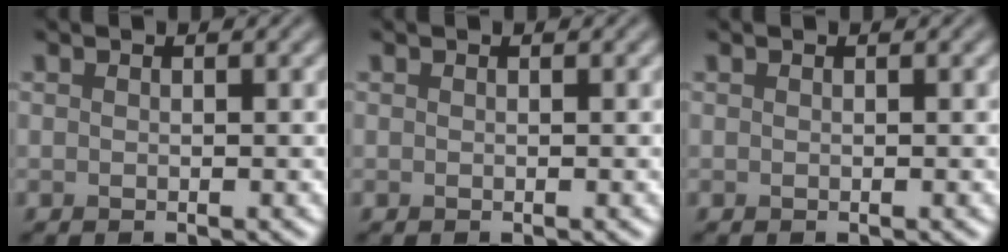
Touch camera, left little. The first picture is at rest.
{"total": 0.0}
{"total": 0.0}